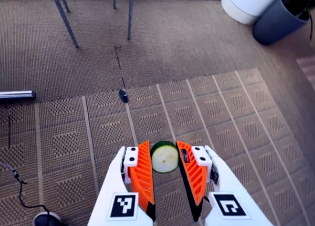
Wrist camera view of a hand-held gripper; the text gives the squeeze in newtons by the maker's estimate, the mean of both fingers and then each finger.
{"total": 7.0, "left": 6.6, "right": 7.4}